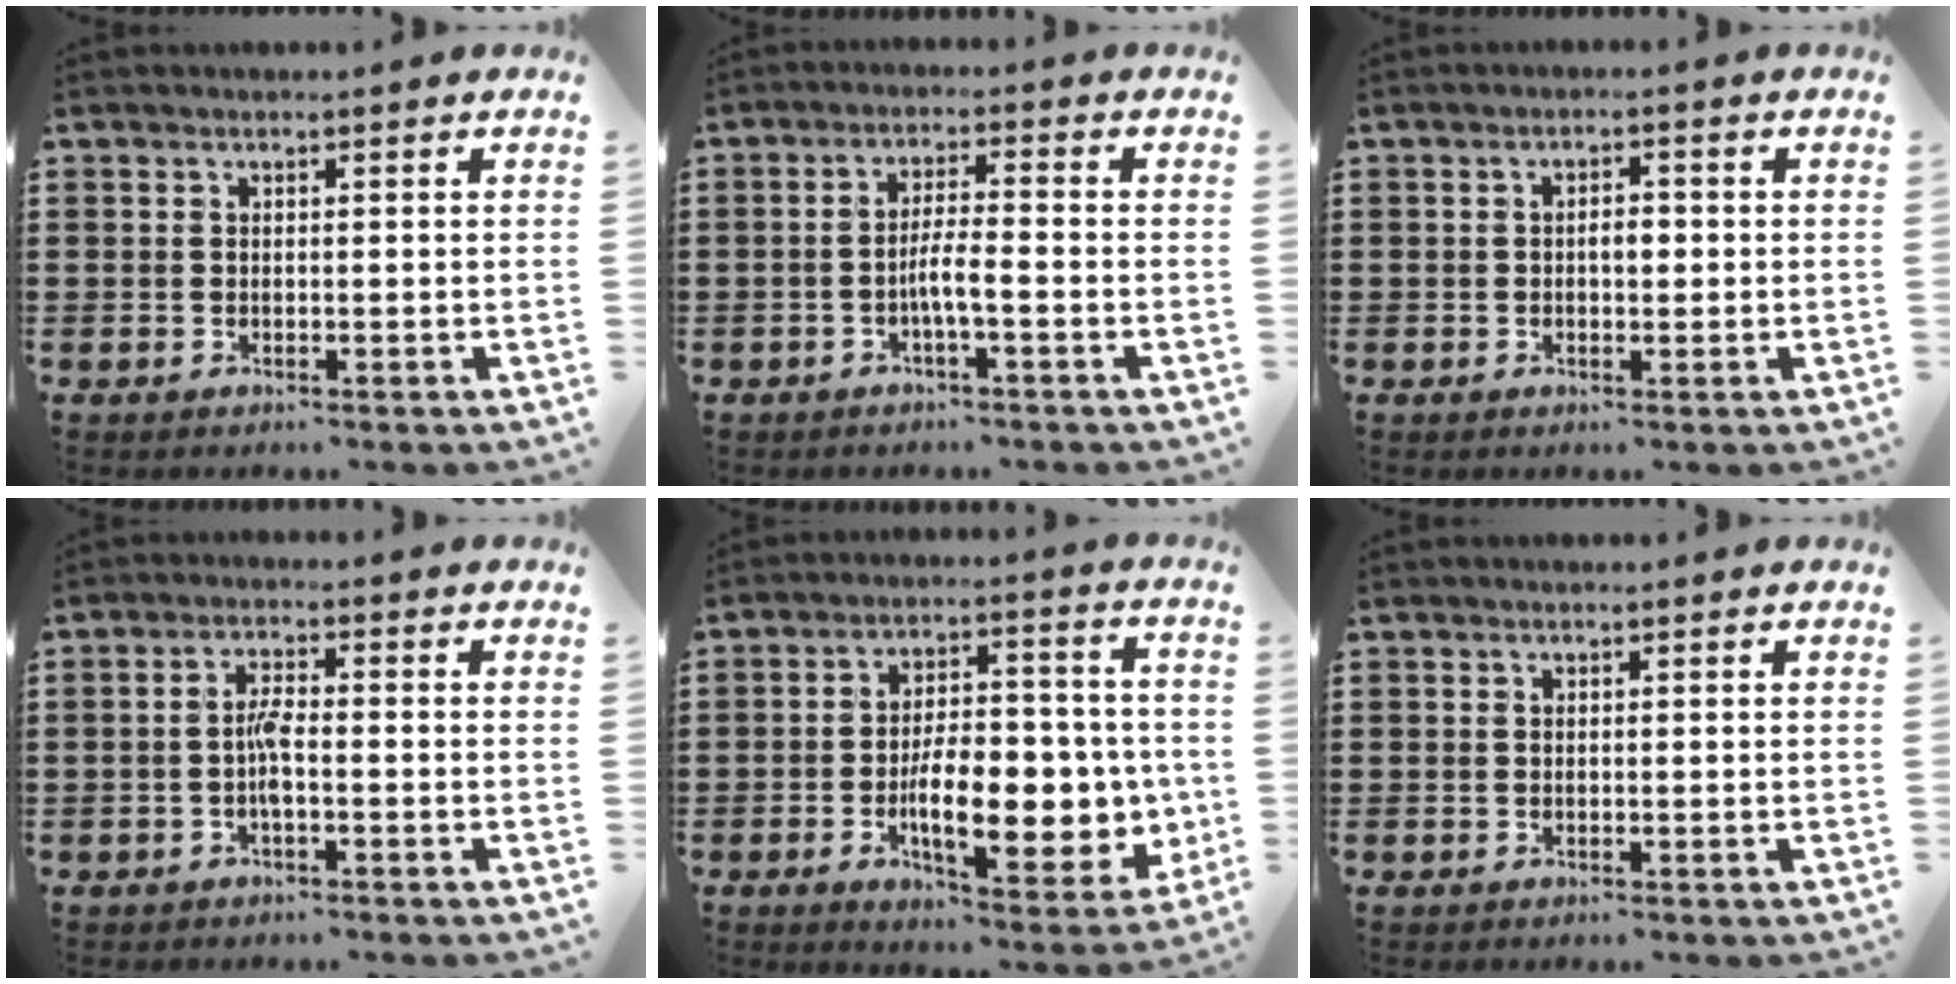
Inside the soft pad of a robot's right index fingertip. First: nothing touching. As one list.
[{"total": 3.8, "force": [-1.5, 0.4, 3.5], "torque": [-0.069, -0.002, -0.031]}, {"total": 2.3, "force": [-0.1, 1.1, 2.1], "torque": [-0.039, 0.004, -0.004]}, {"total": 3.1, "force": [-0.9, 0.5, 2.9], "torque": [-0.069, -0.004, -0.021]}, {"total": 12.4, "force": [-3.0, 5.8, 10.5], "torque": [-0.163, -0.006, -0.052]}, {"total": 0.0}]